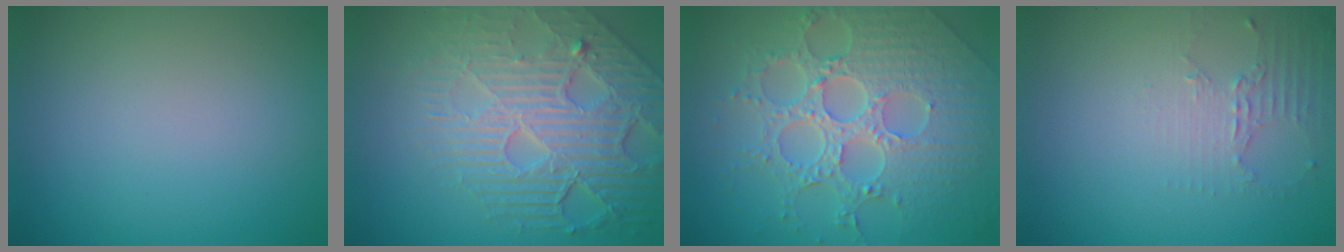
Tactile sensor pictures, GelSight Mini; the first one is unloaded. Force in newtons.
{"total": 8.2, "press": 6.0, "slide": 5.6}
{"total": 7.9, "press": 5.9, "slide": 5.4}
{"total": 2.2, "press": 1.6, "slide": 1.5}